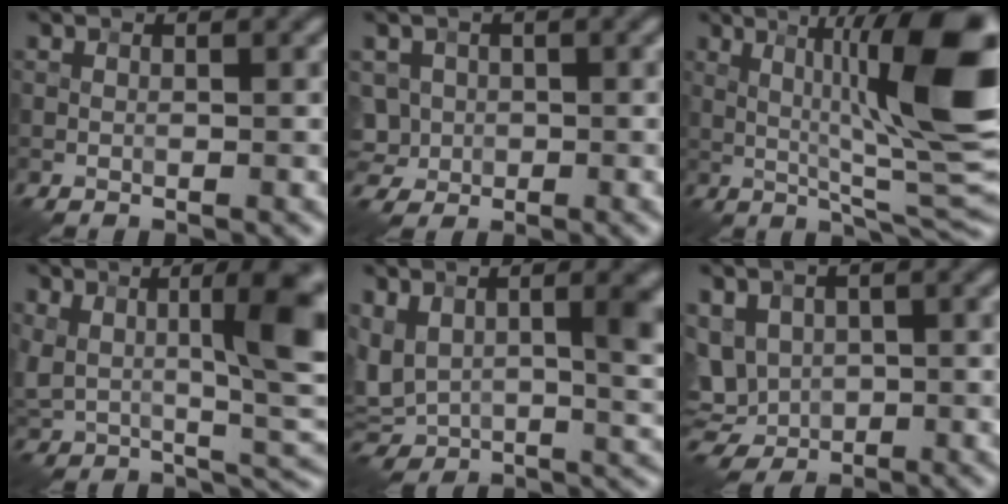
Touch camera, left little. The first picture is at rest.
{"total": 3.2, "force": [0.6, 2.9, 1.1], "torque": [-0.036, 0.008, 0.022]}
{"total": 14.0, "force": [2.0, 3.4, 13.4], "torque": [-0.187, 0.013, 0.025]}
{"total": 11.2, "force": [3.3, 4.1, 9.9], "torque": [-0.158, -0.003, 0.056]}
{"total": 9.1, "force": [1.7, 4.9, 7.5], "torque": [-0.155, -0.008, 0.036]}
{"total": 5.3, "force": [0.5, 4.2, 3.1], "torque": [-0.079, 0.006, 0.015]}